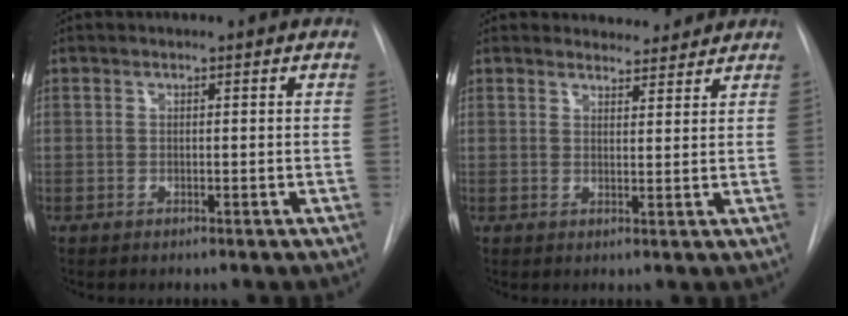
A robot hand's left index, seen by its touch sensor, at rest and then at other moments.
{"total": 4.1, "force": [3.8, 1.4, 0.0], "torque": [0.004, 0.000, 0.044]}